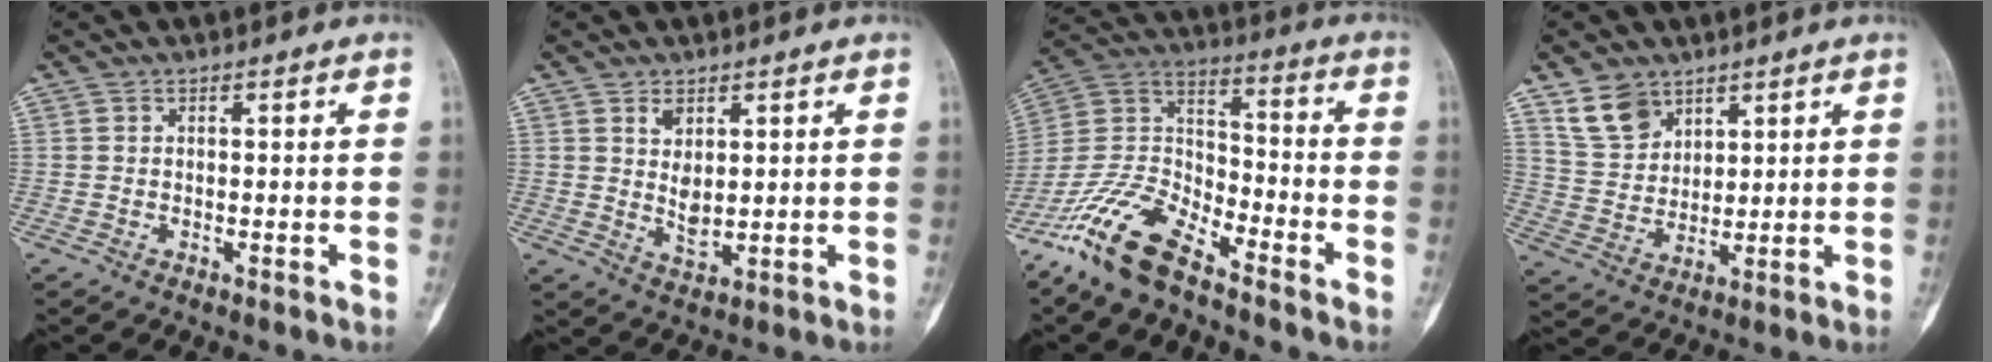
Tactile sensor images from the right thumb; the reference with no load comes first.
{"total": 4.7, "force": [1.8, 2.6, 3.5], "torque": [-0.052, -0.021, 0.039]}
{"total": 15.6, "force": [-11.4, 5.8, 8.9], "torque": [-0.171, 0.064, -0.224]}
{"total": 8.0, "force": [5.4, 5.3, 2.8], "torque": [-0.034, -0.027, 0.114]}